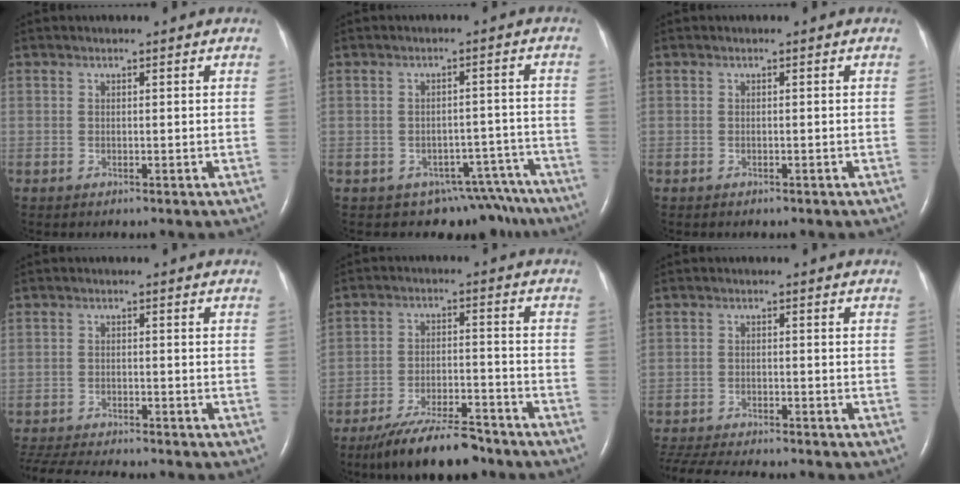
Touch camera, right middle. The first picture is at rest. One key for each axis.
{"total": 10.7, "fx": -9.1, "fy": 5.6, "fz": 0.9, "tx": 0.015, "ty": 0.038, "tz": -0.098}
{"total": 0.7, "fx": -0.5, "fy": 0.3, "fz": 0.2, "tx": -0.011, "ty": 0.000, "tz": -0.006}
{"total": 12.0, "fx": -10.8, "fy": 1.8, "fz": 4.8, "tx": -0.087, "ty": -0.015, "tz": -0.162}
{"total": 11.9, "fx": -10.1, "fy": 2.2, "fz": 6.0, "tx": -0.102, "ty": -0.012, "tz": -0.166}
{"total": 13.1, "fx": -11.7, "fy": 2.2, "fz": 5.4, "tx": -0.109, "ty": -0.018, "tz": -0.173}